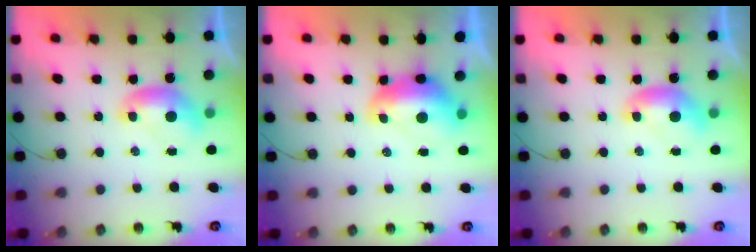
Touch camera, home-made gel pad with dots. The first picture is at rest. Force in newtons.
{"total": 2.9, "press": 2.8, "slide": 0.7}
{"total": 0.0}